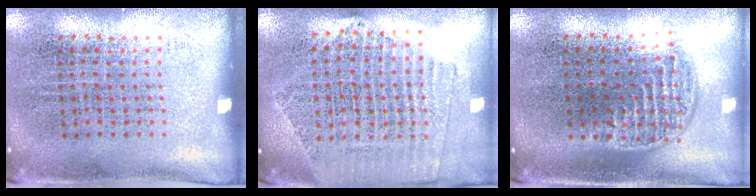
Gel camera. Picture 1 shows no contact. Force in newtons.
{"total": 2.1, "press": 1.9, "slide": 0.9}
{"total": 1.2, "press": 1.0, "slide": 0.7}